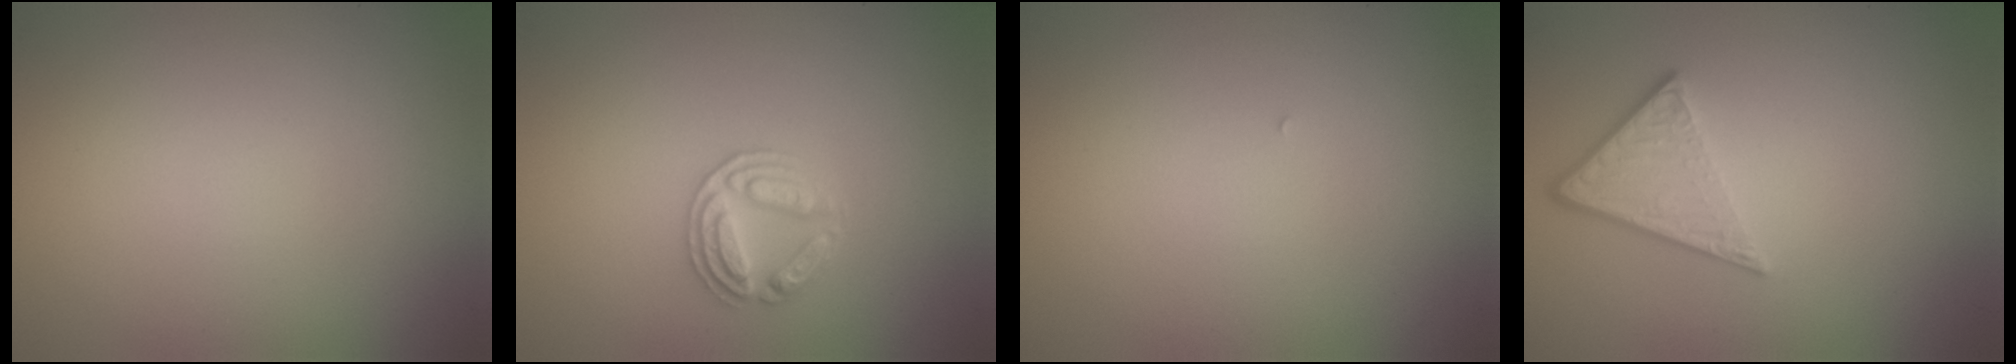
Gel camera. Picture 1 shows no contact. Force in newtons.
{"total": 2.7, "press": 2.6, "slide": 0.7}
{"total": 0.0}
{"total": 3.7, "press": 2.7, "slide": 2.5}